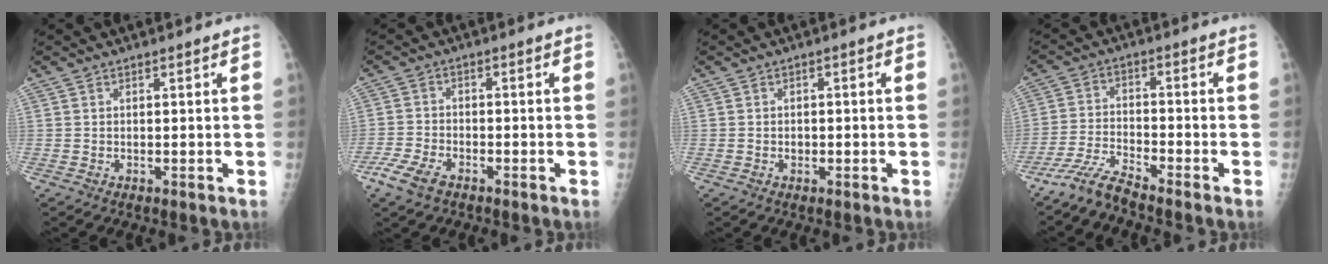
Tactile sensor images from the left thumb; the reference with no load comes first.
{"total": 6.0, "force": [-4.2, 2.8, 3.3], "torque": [-0.082, 0.008, -0.080]}
{"total": 1.1, "force": [-0.3, 0.9, 0.5], "torque": [-0.003, 0.005, -0.005]}
{"total": 5.8, "force": [-5.6, -0.1, 1.5], "torque": [-0.043, 0.023, -0.115]}